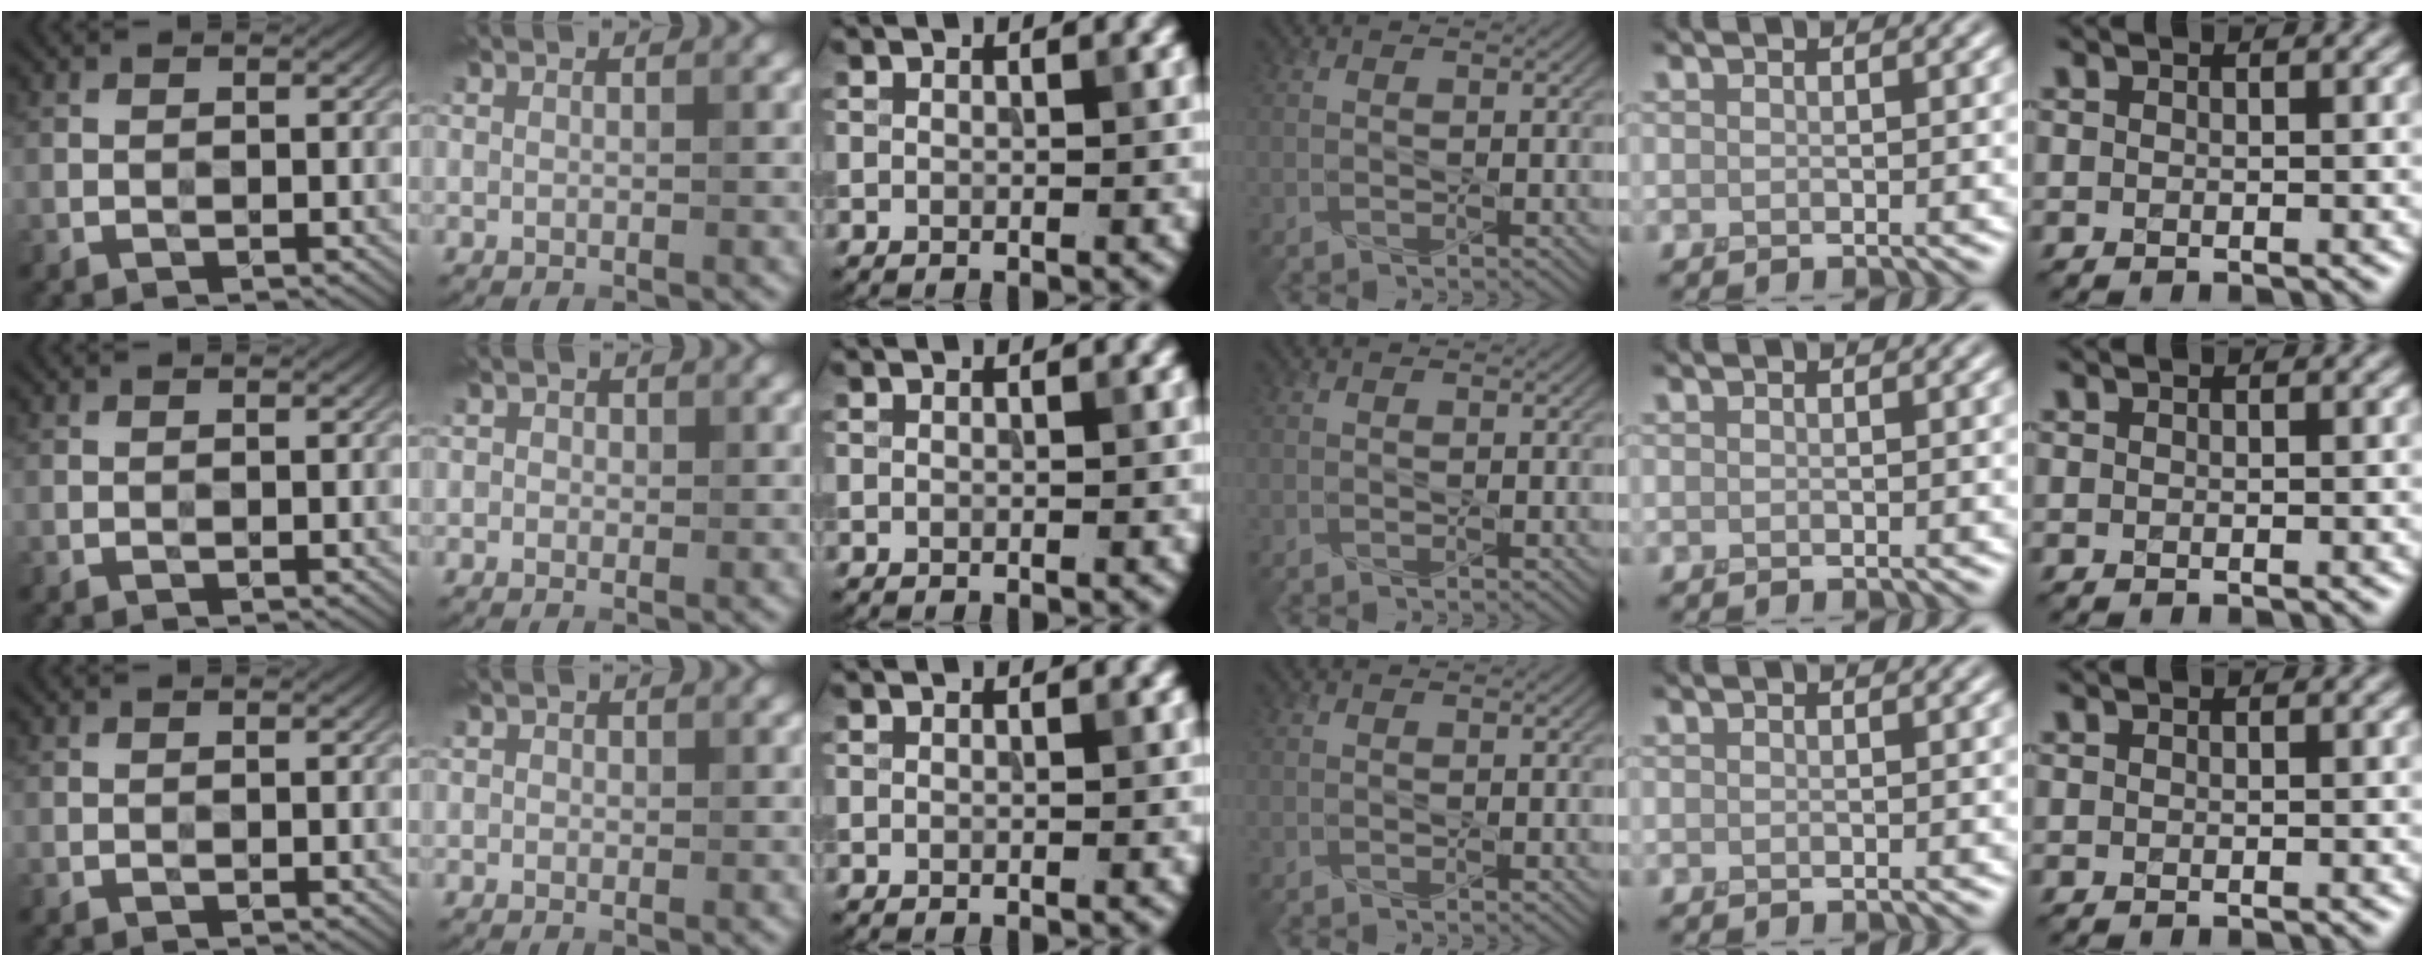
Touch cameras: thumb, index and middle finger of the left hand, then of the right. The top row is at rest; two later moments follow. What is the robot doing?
{"motion": "press", "object": "joystick"}